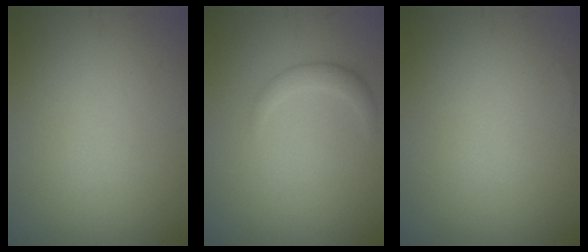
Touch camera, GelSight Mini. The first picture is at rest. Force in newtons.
{"total": 1.5, "press": 1.5, "slide": 0.0}
{"total": 0.0}